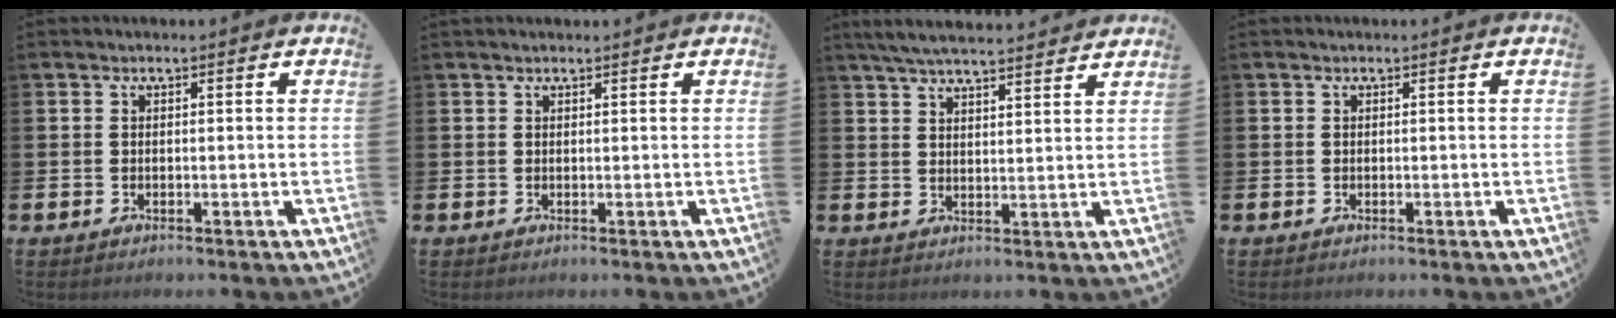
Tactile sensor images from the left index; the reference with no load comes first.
{"total": 0.7, "force": [0.7, 0.1, 0.2], "torque": [0.011, -0.004, 0.009]}
{"total": 5.6, "force": [5.4, 0.3, 1.4], "torque": [-0.037, -0.023, 0.096]}
{"total": 0.0}